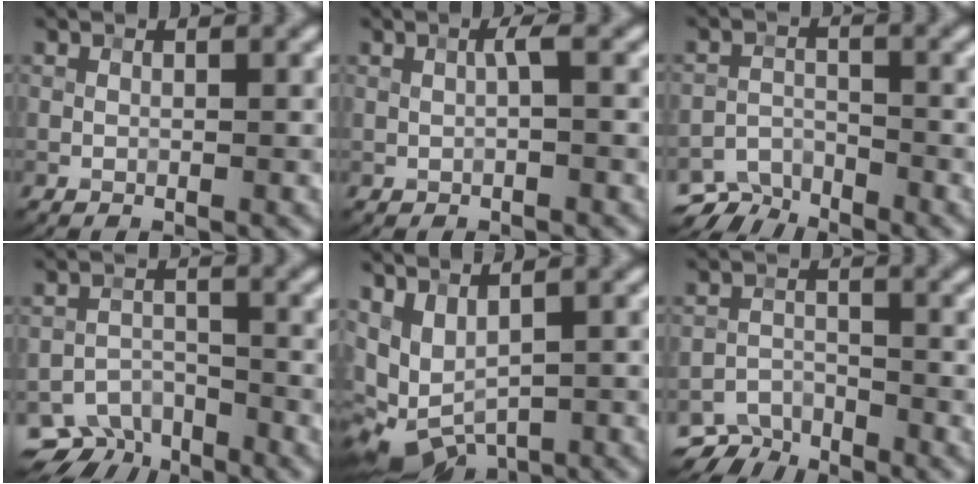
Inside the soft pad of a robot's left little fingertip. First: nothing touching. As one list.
[{"total": 1.1, "force": [0.1, 0.1, 1.1], "torque": [-0.024, 0.006, 0.003]}, {"total": 4.4, "force": [-4.1, 1.6, 0.6], "torque": [0.001, -0.007, -0.070]}, {"total": 5.4, "force": [-4.6, 2.7, 1.2], "torque": [-0.011, -0.011, -0.074]}, {"total": 5.4, "force": [-0.1, 2.9, 4.6], "torque": [-0.091, -0.019, 0.020]}, {"total": 4.0, "force": [-3.6, 1.6, 0.6], "torque": [0.001, -0.004, -0.064]}]